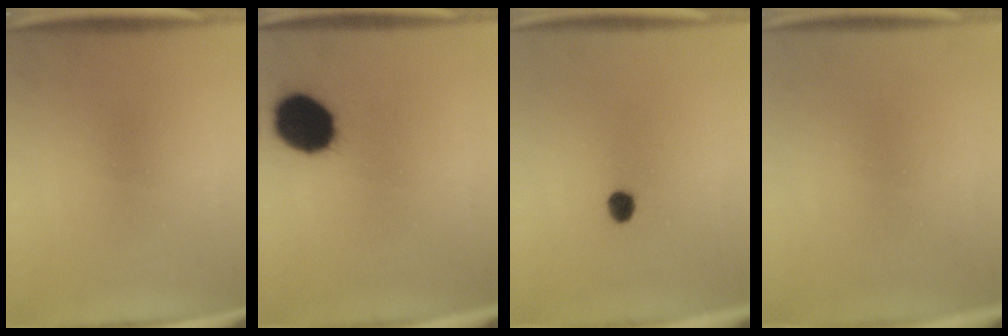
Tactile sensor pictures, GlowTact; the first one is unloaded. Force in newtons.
{"total": 15.4}
{"total": 2.8}
{"total": 1.1}